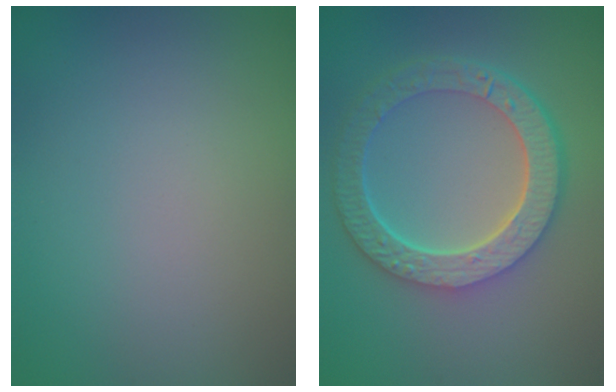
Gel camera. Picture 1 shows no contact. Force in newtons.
{"total": 6.4, "press": 4.9, "slide": 4.0}